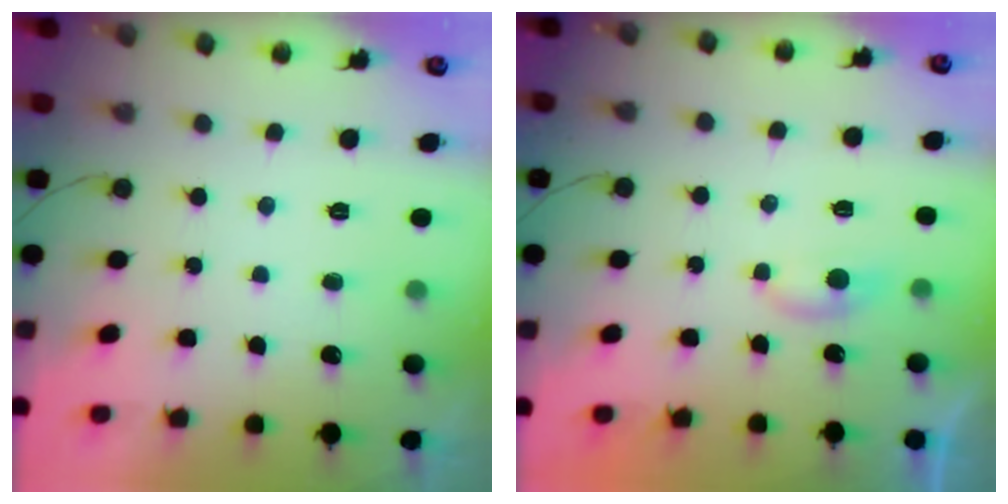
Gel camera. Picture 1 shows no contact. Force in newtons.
{"total": 3.3, "press": 3.2, "slide": 0.5}